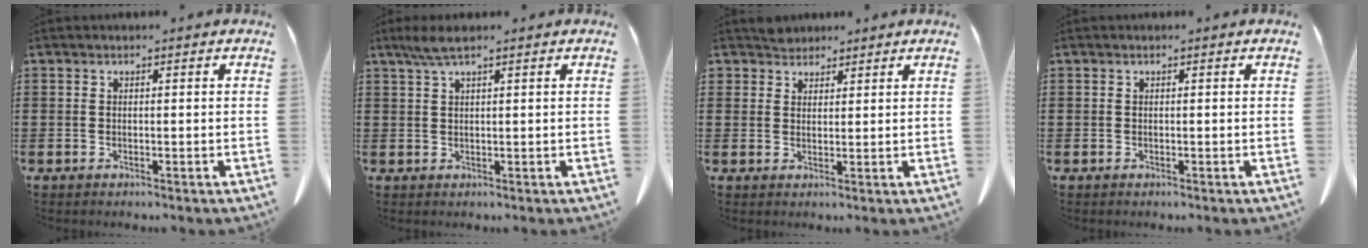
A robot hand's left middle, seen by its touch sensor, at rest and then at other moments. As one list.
[{"total": 2.9, "force": [1.8, 0.3, 2.2], "torque": [-0.047, 0.001, 0.032]}, {"total": 2.4, "force": [2.3, 0.8, -0.2], "torque": [-0.003, 0.005, 0.046]}, {"total": 0.0}]